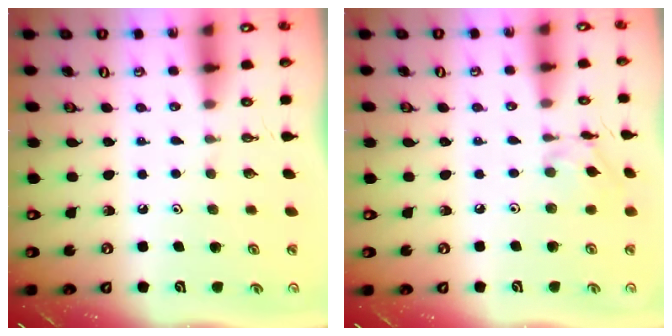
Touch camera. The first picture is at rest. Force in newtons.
{"total": 6.5, "press": 6.5, "slide": 0.5}